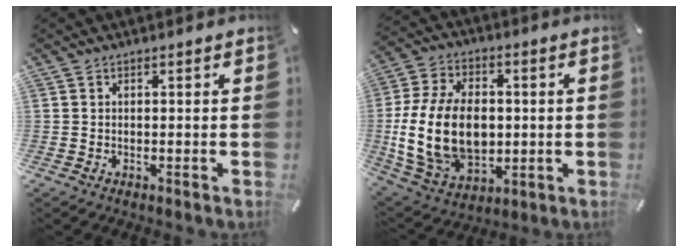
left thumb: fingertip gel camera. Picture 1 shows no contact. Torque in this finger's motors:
{"motor_torque": [0.32, 1.82, 0.61, -0.01, 0.80]}